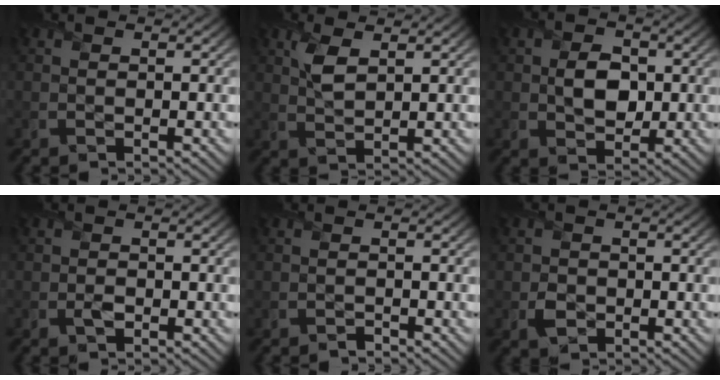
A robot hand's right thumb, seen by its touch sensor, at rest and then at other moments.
{"total": 3.3, "force": [1.6, 1.4, 2.5], "torque": [-0.061, -0.001, 0.035]}
{"total": 4.8, "force": [0.2, 3.5, 3.2], "torque": [-0.060, -0.007, -0.001]}
{"total": 0.8, "force": [-0.3, 0.7, 0.3], "torque": [-0.001, -0.001, -0.007]}
{"total": 0.7, "force": [-0.6, 0.1, 0.0], "torque": [0.001, -0.003, -0.013]}
{"total": 1.8, "force": [-0.5, 1.7, 0.4], "torque": [-0.003, -0.005, -0.013]}